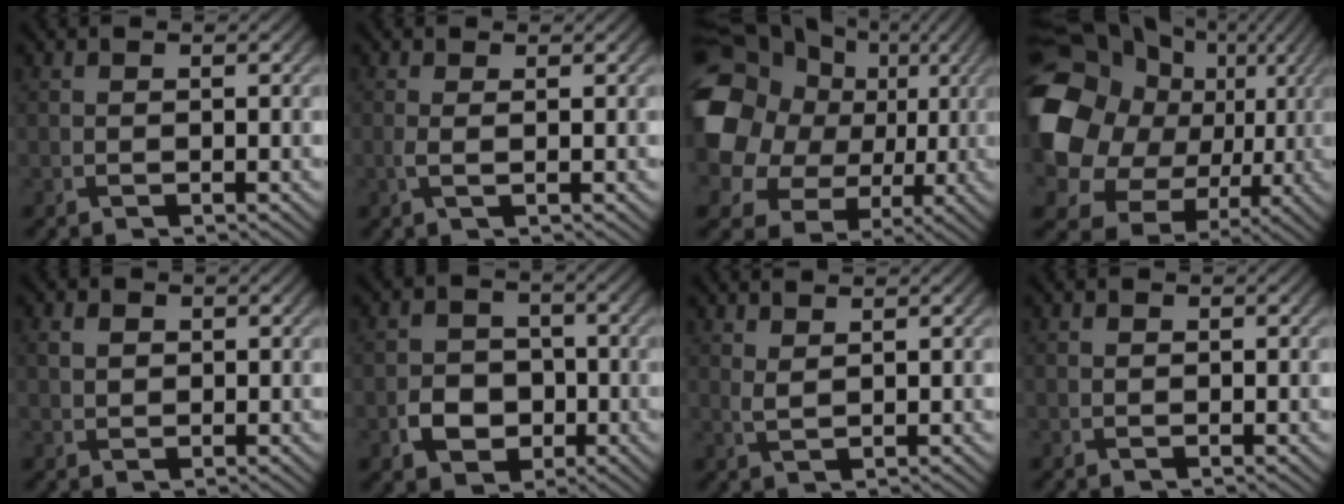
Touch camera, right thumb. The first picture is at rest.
{"total": 1.2, "force": [0.0, 0.1, 1.2], "torque": [-0.030, 0.003, -0.001]}
{"total": 19.3, "force": [3.6, 15.9, 10.2], "torque": [-0.268, 0.010, 0.077]}
{"total": 20.2, "force": [1.9, 16.9, 10.9], "torque": [-0.253, -0.027, 0.046]}
{"total": 1.9, "force": [0.4, 1.5, 1.1], "torque": [-0.030, 0.001, 0.008]}
{"total": 5.0, "force": [-1.8, 4.0, 2.4], "torque": [-0.043, -0.003, -0.037]}
{"total": 1.5, "force": [1.1, 0.2, 1.0], "torque": [-0.031, -0.001, 0.028]}
{"total": 0.0}